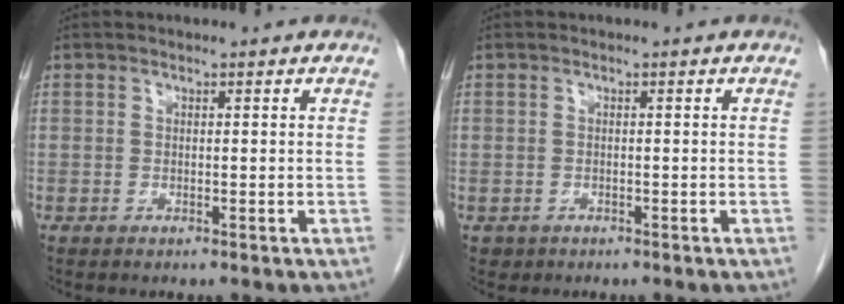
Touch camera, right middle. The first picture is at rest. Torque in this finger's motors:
{"motor_torque": [-0.12, 0.05, -0.05, -0.01]}